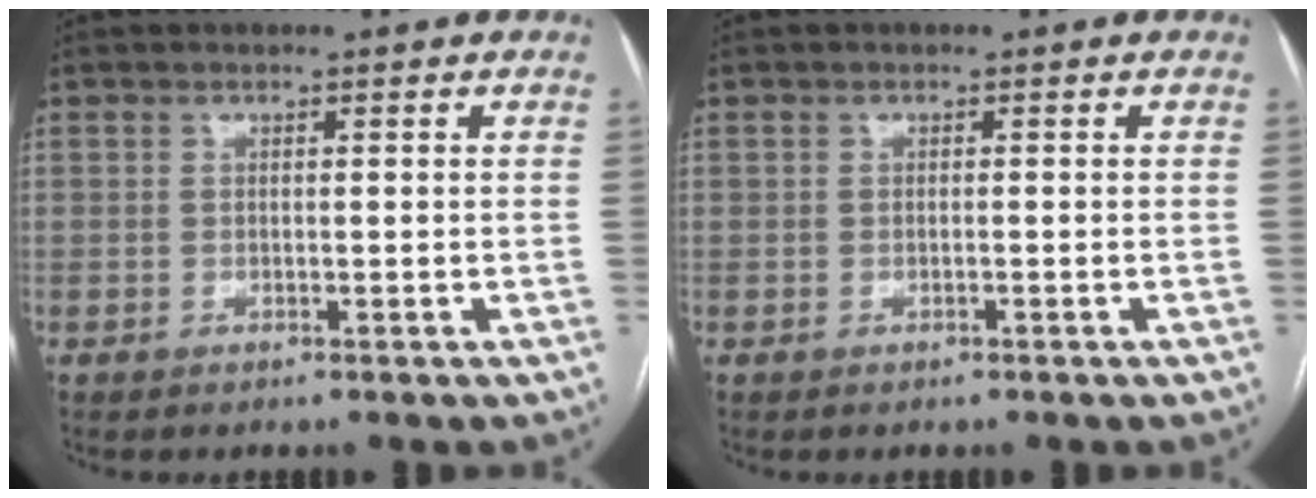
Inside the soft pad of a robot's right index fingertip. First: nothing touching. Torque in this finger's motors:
{"motor_torque": [-0.21, 0.16, -0.02, 0.00]}